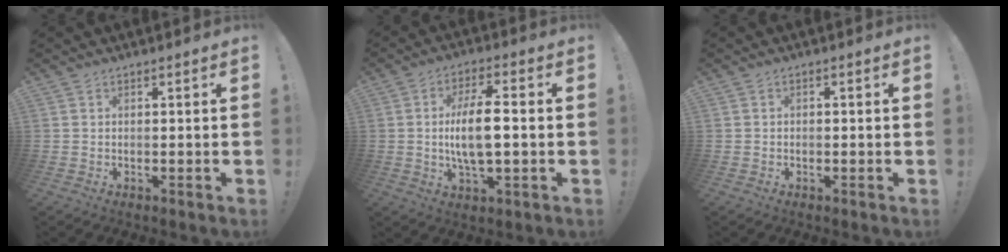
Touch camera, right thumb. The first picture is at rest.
{"total": 11.5, "force": [-0.5, 3.9, 10.8], "torque": [-0.204, 0.000, -0.015]}
{"total": 0.9, "force": [-0.7, 0.5, 0.4], "torque": [-0.010, 0.004, -0.011]}